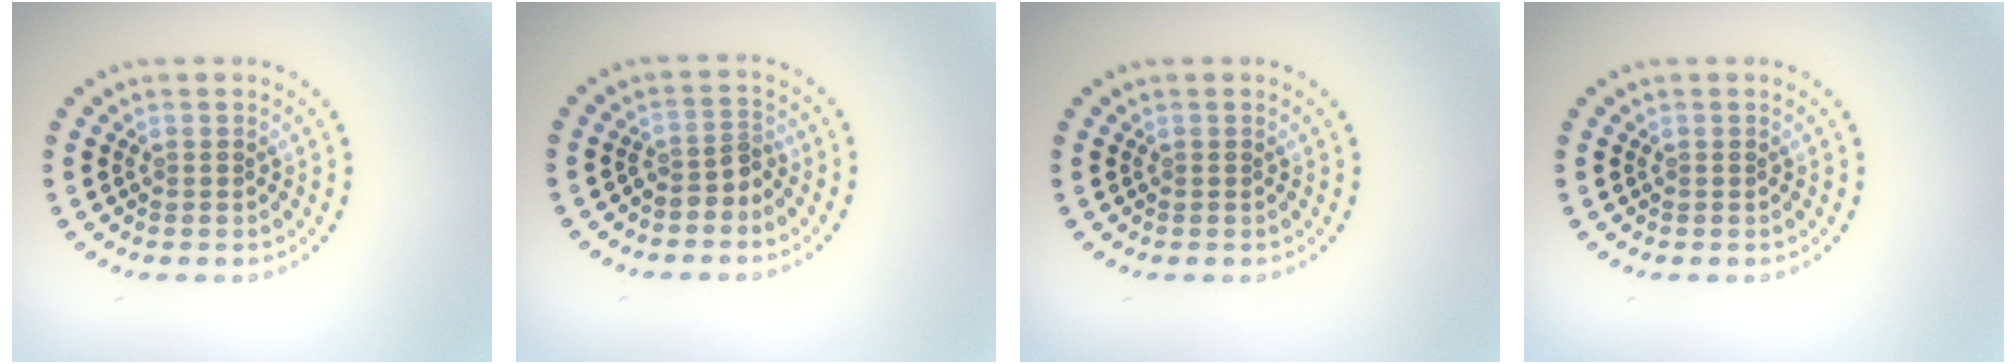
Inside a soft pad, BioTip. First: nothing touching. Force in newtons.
{"total": 1.9, "press": 1.4, "slide": 1.3}
{"total": 0.0}
{"total": 0.0}